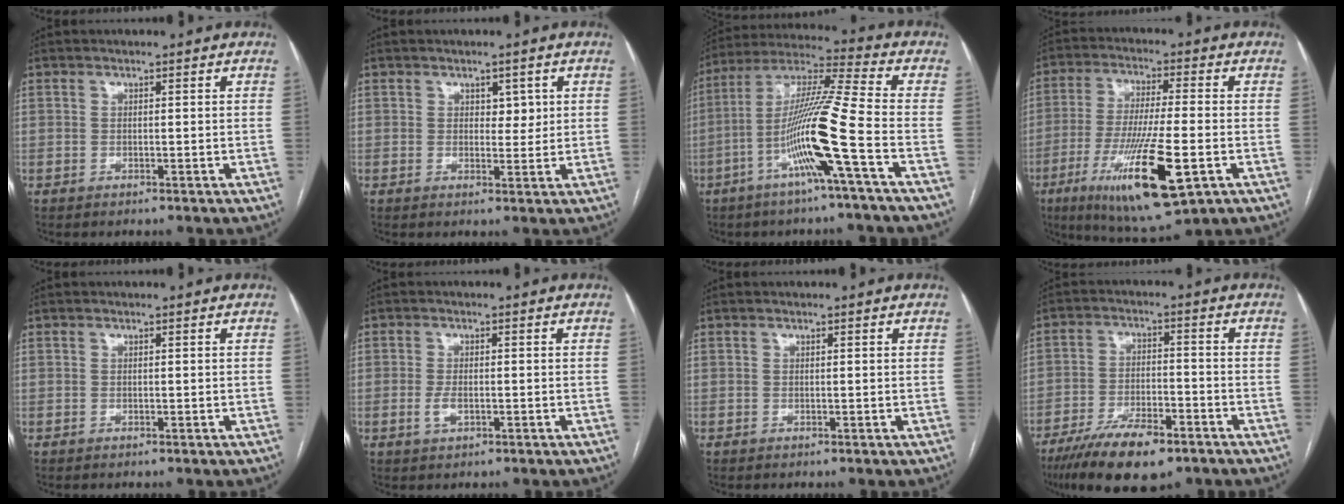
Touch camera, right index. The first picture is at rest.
{"total": 2.4, "force": [0.9, 1.5, 1.6], "torque": [-0.014, -0.002, 0.012]}
{"total": 14.4, "force": [-5.1, -1.7, 13.4], "torque": [-0.257, 0.000, -0.103]}
{"total": 16.4, "force": [-6.2, 2.1, 15.0], "torque": [-0.290, -0.037, -0.101]}
{"total": 0.0}
{"total": 2.2, "force": [-0.7, 1.0, 1.9], "torque": [-0.040, 0.000, -0.010]}
{"total": 0.0}
{"total": 12.3, "force": [-8.5, 3.6, 8.1], "torque": [-0.139, -0.016, -0.146]}